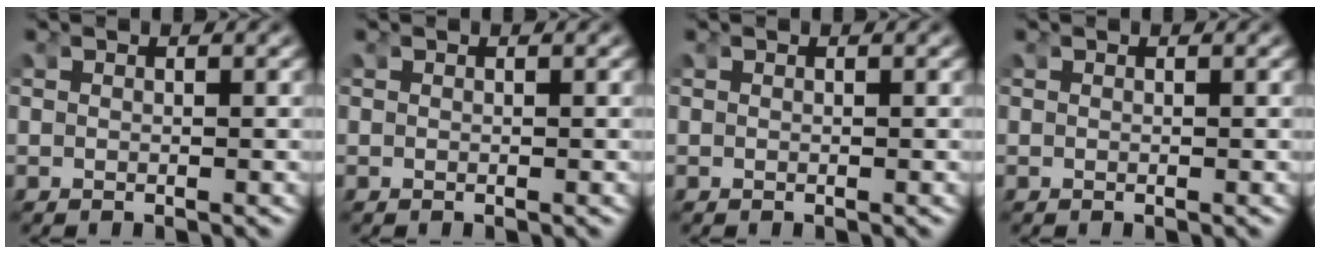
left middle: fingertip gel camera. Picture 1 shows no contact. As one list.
[{"total": 0.0}, {"total": 0.0}, {"total": 0.0}]